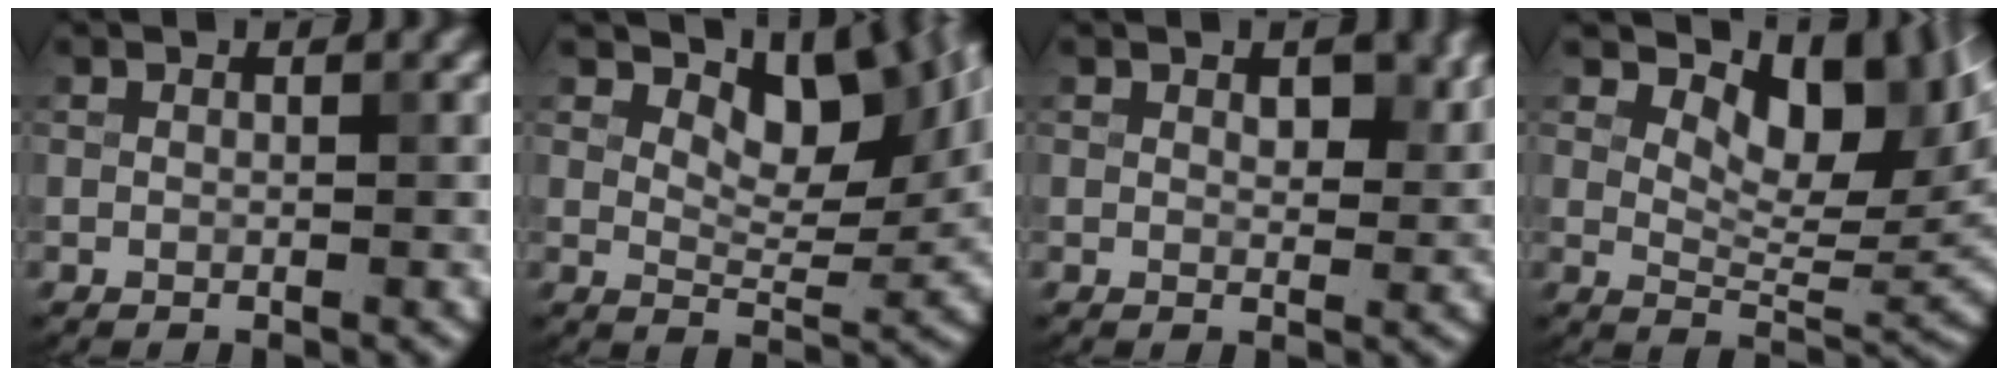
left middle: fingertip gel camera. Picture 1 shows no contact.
{"total": 6.8, "force": [3.7, 3.2, 4.7], "torque": [-0.063, -0.010, 0.054]}
{"total": 2.2, "force": [1.1, 1.2, 1.5], "torque": [-0.018, -0.006, 0.019]}
{"total": 9.6, "force": [4.9, 4.2, 7.1], "torque": [-0.099, -0.004, 0.085]}